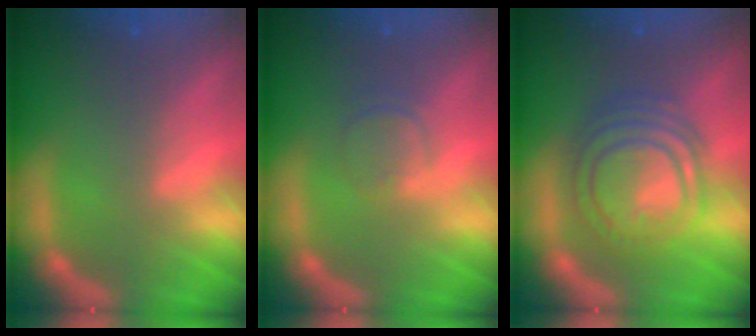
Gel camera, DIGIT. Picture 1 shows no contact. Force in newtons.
{"total": 1.9}
{"total": 9.0}